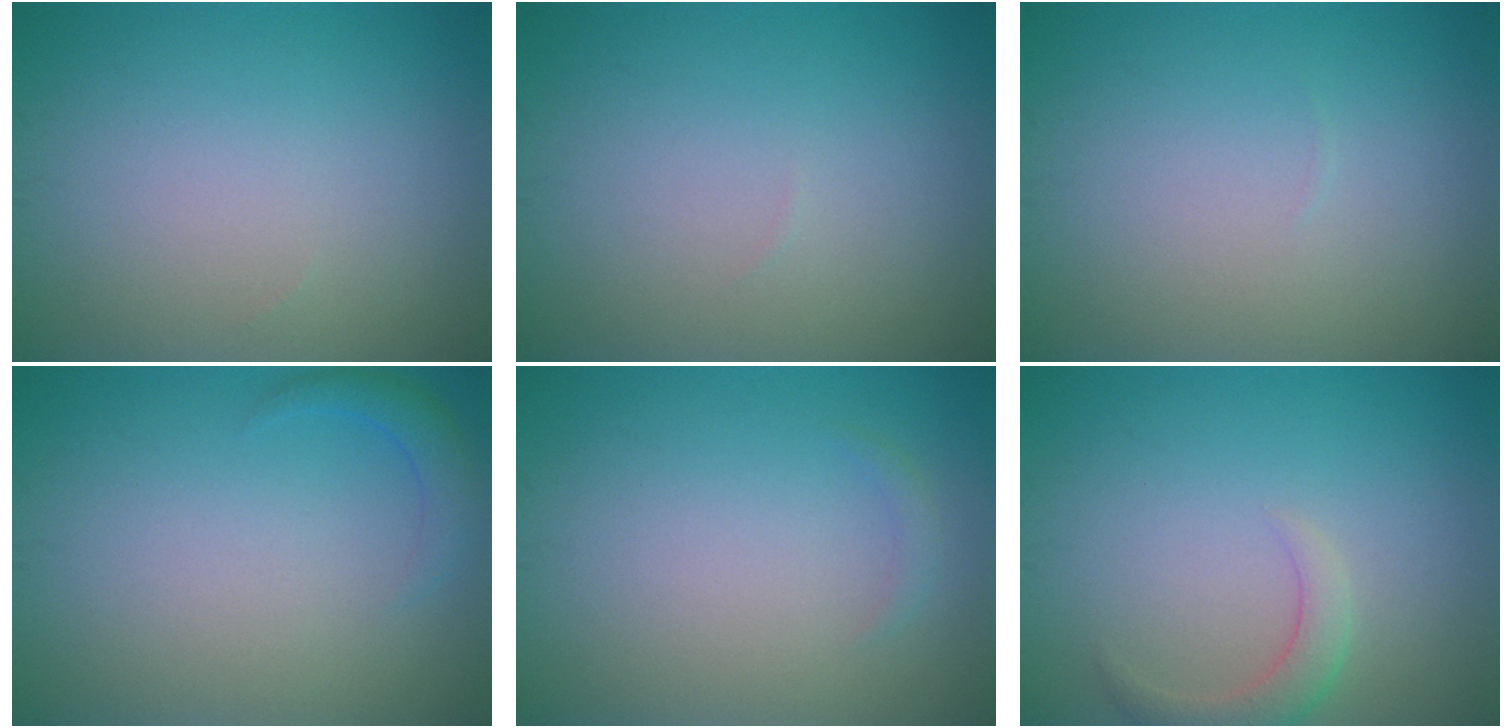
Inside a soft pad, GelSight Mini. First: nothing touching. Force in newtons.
{"total": 0.0}
{"total": 0.0}
{"total": 1.6, "press": 1.6, "slide": 0.2}
{"total": 0.7, "press": 0.7, "slide": 0.1}
{"total": 2.2, "press": 2.2, "slide": 0.2}